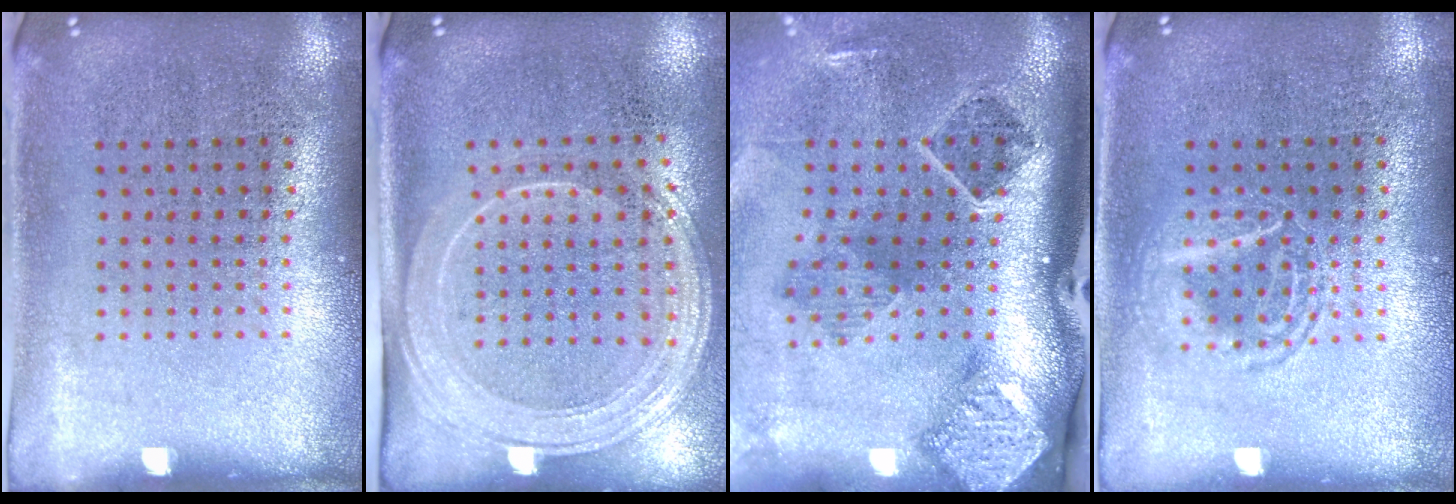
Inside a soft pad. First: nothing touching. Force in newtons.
{"total": 2.2, "press": 1.8, "slide": 1.2}
{"total": 2.9, "press": 1.9, "slide": 2.2}
{"total": 2.1, "press": 2.1, "slide": 0.3}